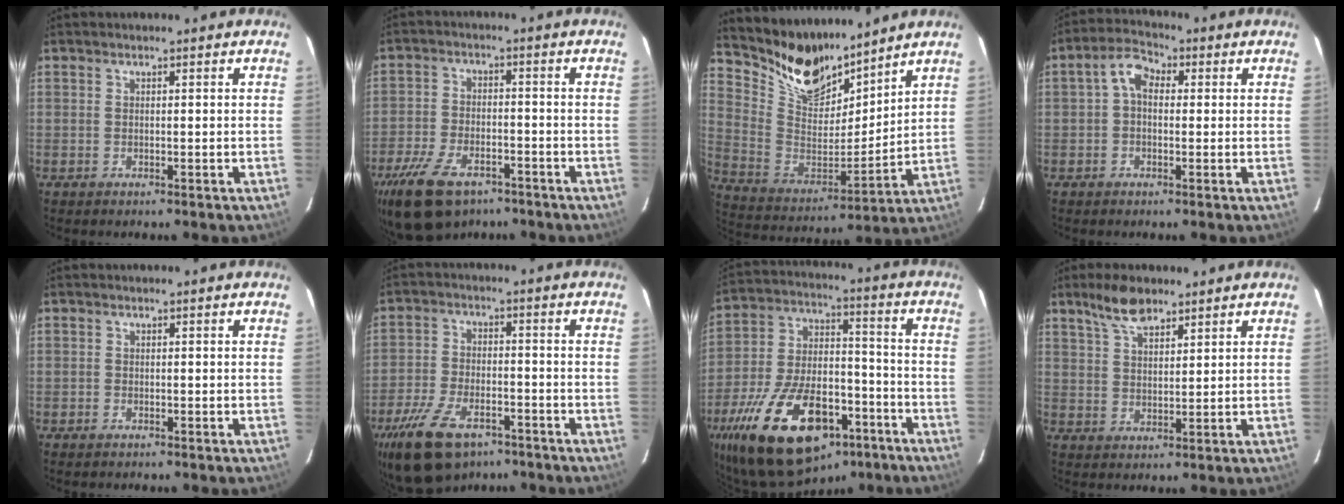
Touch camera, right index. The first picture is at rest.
{"total": 14.2, "force": [-9.3, 7.4, 7.7], "torque": [-0.187, -0.016, -0.164]}
{"total": 14.9, "force": [12.9, 6.0, 4.6], "torque": [-0.112, -0.011, 0.249]}
{"total": 4.5, "force": [0.3, 3.2, 3.1], "torque": [-0.059, 0.021, 0.001]}
{"total": 0.7, "force": [-0.6, 0.4, 0.1], "torque": [-0.003, 0.000, -0.012]}
{"total": 15.2, "force": [-10.0, 7.8, 8.5], "torque": [-0.198, -0.019, -0.175]}
{"total": 28.6, "force": [-16.7, 14.3, 18.2], "torque": [-0.366, -0.010, -0.255]}
{"total": 6.6, "force": [5.0, 2.5, 3.6], "torque": [-0.066, 0.011, 0.094]}